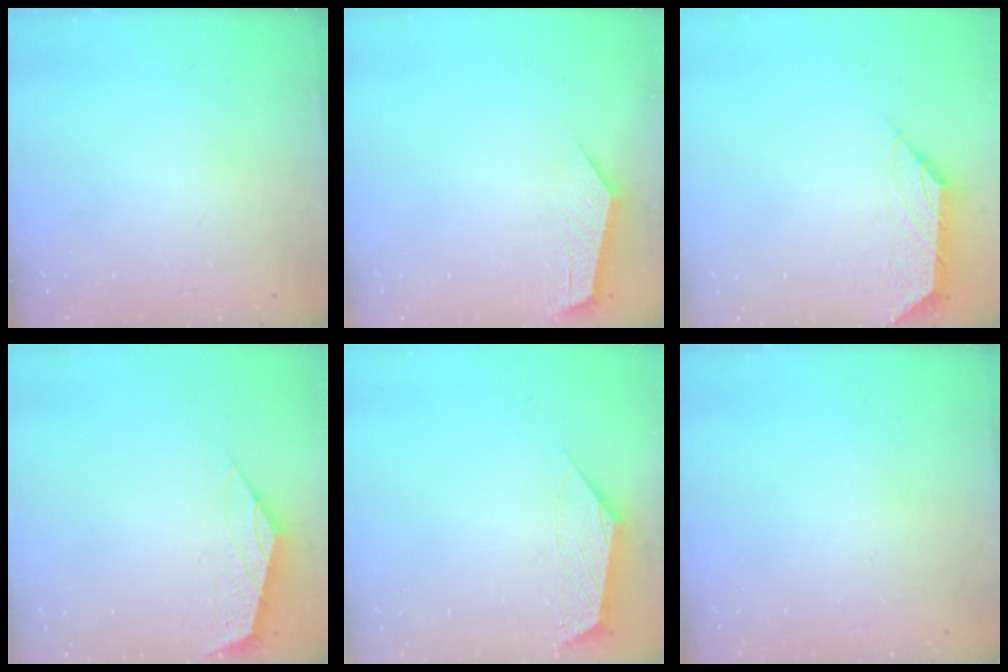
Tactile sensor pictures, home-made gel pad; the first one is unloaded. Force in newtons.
{"total": 1.7, "press": 1.7, "slide": 0.1}
{"total": 2.3, "press": 2.2, "slide": 0.3}
{"total": 2.1, "press": 2.0, "slide": 0.6}
{"total": 2.7, "press": 2.7, "slide": 0.4}
{"total": 0.0}